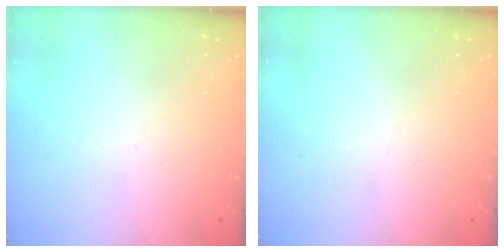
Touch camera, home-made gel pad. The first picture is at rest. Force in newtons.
{"total": 0.0}